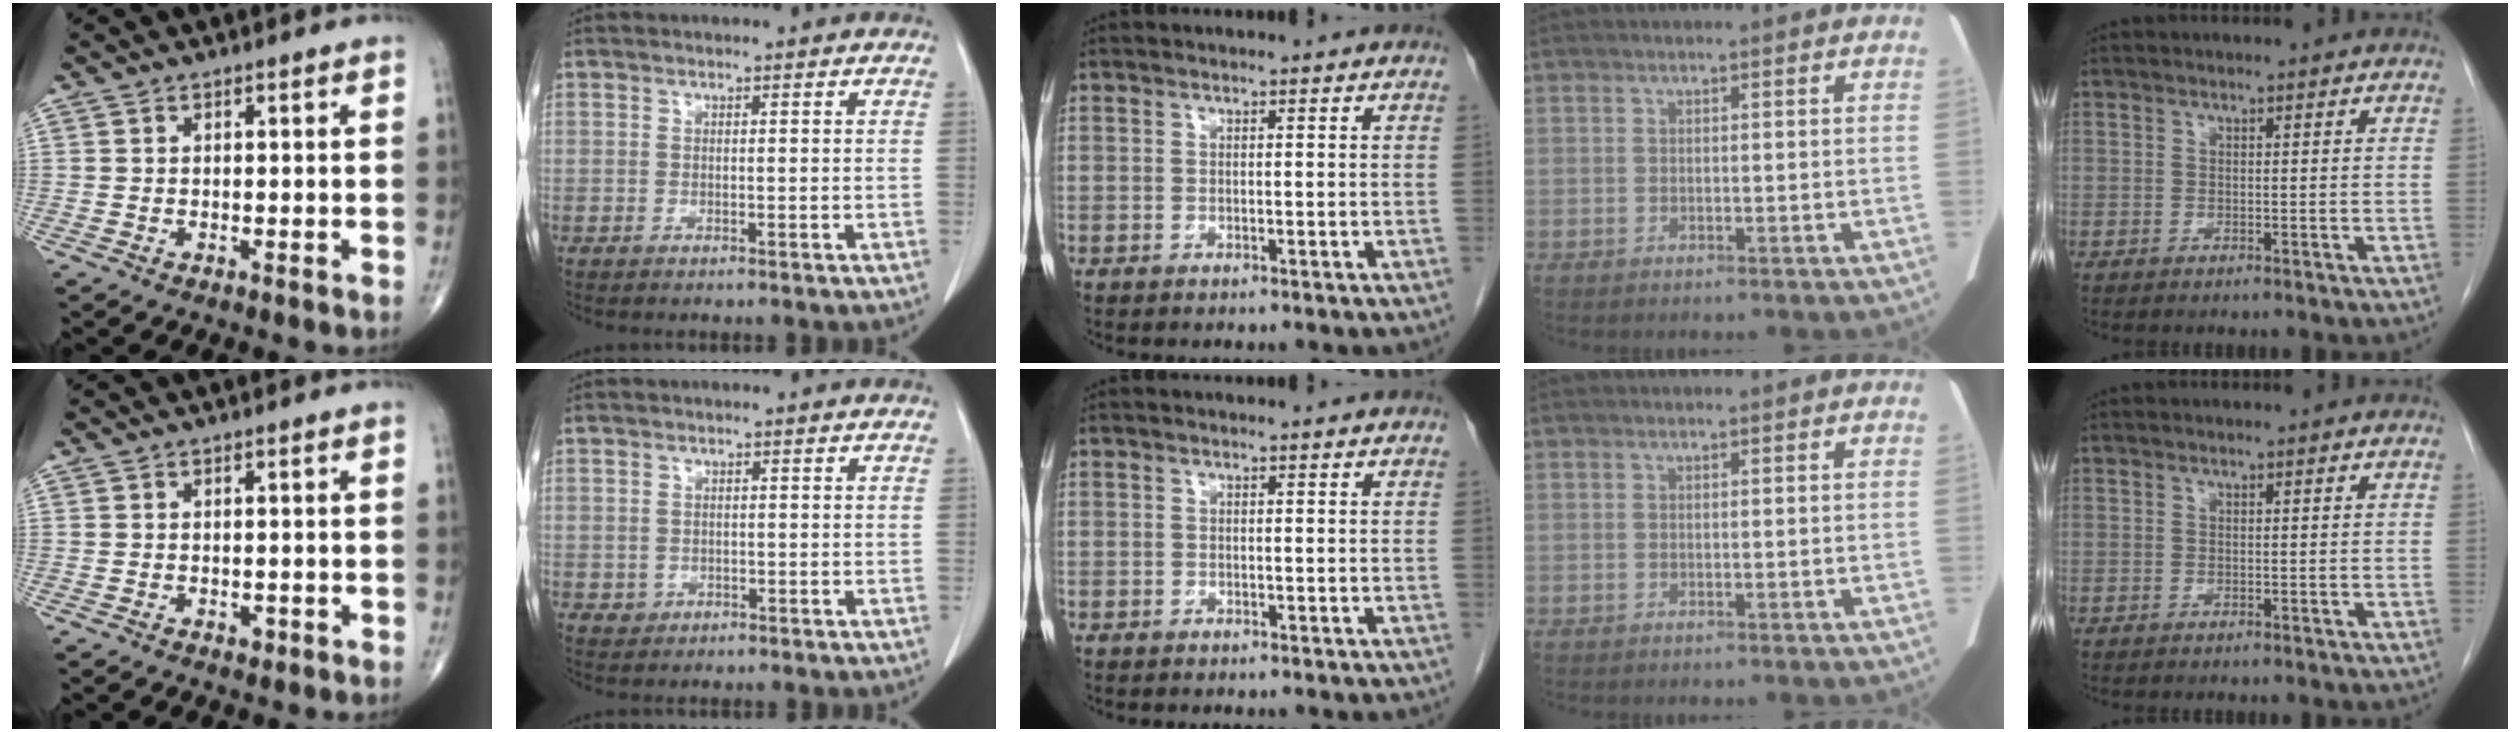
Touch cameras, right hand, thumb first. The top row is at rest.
{"thumb": {"total": 1.1, "force": [-0.5, 0.7, 0.6], "torque": [-0.008, 0.000, -0.006]}, "index": {"total": 1.4, "force": [-0.3, 1.4, 0.1], "torque": [0.002, 0.004, -0.002]}, "middle": {"total": 0.7, "force": [-0.6, 0.5, 0.1], "torque": [-0.004, 0.002, -0.009]}}